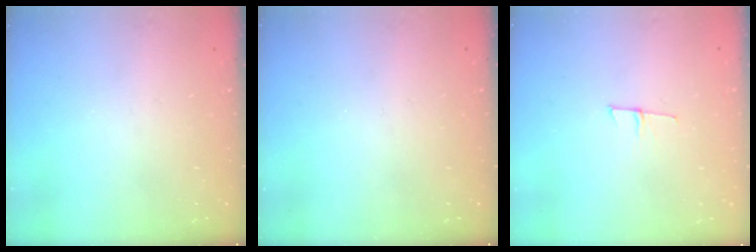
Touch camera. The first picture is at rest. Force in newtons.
{"total": 0.0}
{"total": 4.4, "press": 4.3, "slide": 1.0}